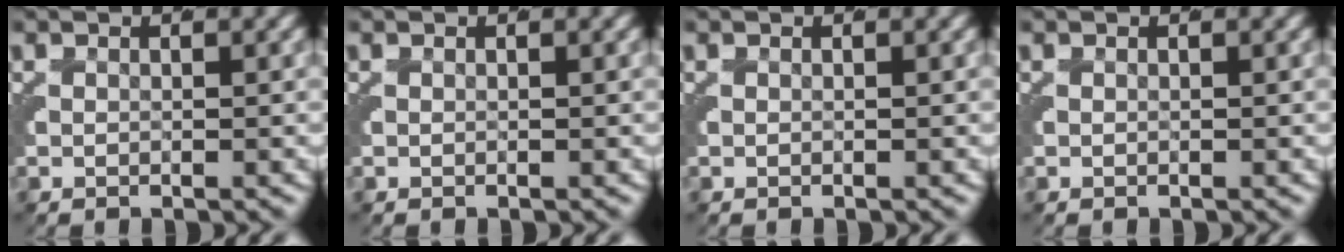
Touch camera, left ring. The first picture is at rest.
{"total": 0.0}
{"total": 0.0}
{"total": 0.0}